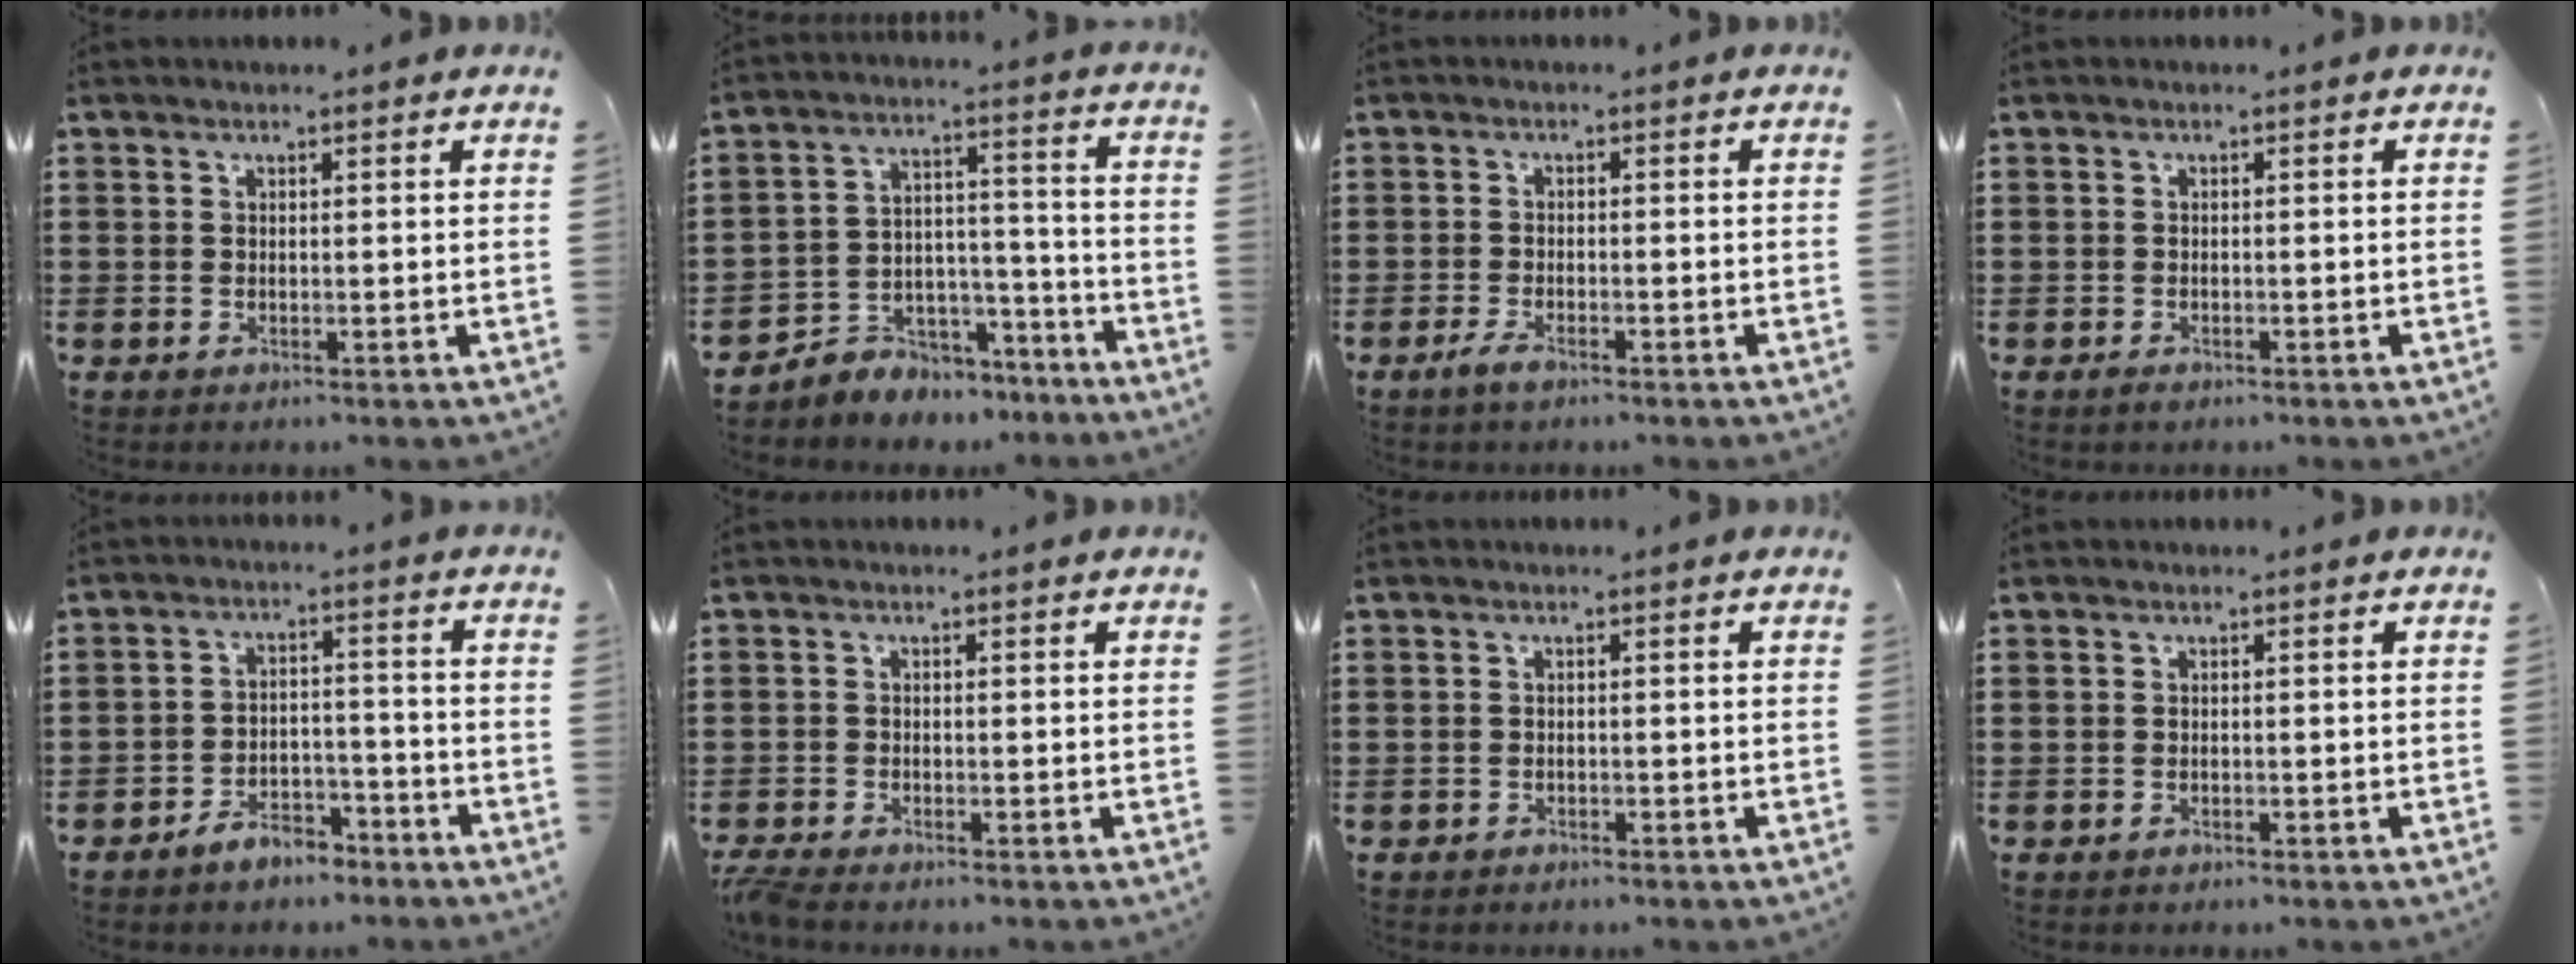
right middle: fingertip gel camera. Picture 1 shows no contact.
{"total": 5.2, "force": [-4.7, 2.2, -0.2], "torque": [0.000, 0.016, -0.096]}
{"total": 3.6, "force": [-2.5, 1.0, 2.4], "torque": [-0.060, -0.001, -0.054]}
{"total": 0.6, "force": [-0.5, 0.2, 0.3], "torque": [-0.007, -0.005, -0.009]}
{"total": 5.0, "force": [-4.6, 1.6, 0.9], "torque": [-0.013, 0.016, -0.091]}
{"total": 1.9, "force": [-1.8, 0.1, 0.7], "torque": [-0.028, -0.006, -0.039]}
{"total": 1.0, "force": [-0.9, 0.4, 0.0], "torque": [-0.002, 0.004, -0.022]}
{"total": 0.7, "force": [-0.6, 0.3, 0.1], "torque": [-0.002, 0.002, -0.014]}